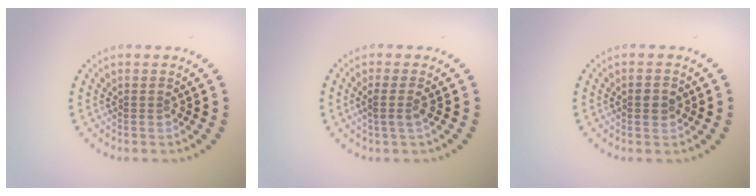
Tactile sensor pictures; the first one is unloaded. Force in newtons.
{"total": 1.5, "press": 1.2, "slide": 0.9}
{"total": 1.4, "press": 1.4, "slide": 0.1}